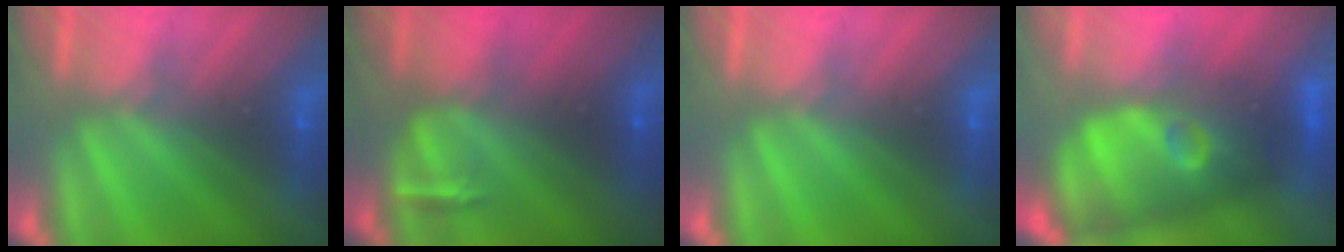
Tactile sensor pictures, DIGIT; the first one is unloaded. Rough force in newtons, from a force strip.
{"total": 2.9}
{"total": 0.0}
{"total": 9.5}